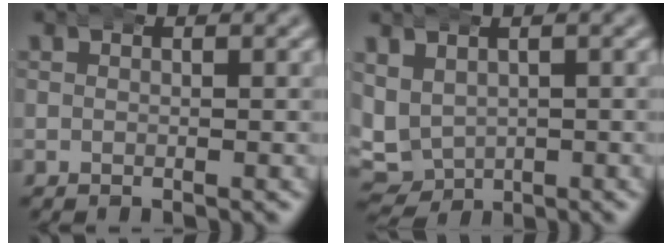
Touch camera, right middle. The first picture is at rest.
{"total": 8.3, "force": [-1.2, 7.5, 3.1], "torque": [-0.089, -0.039, -0.009]}